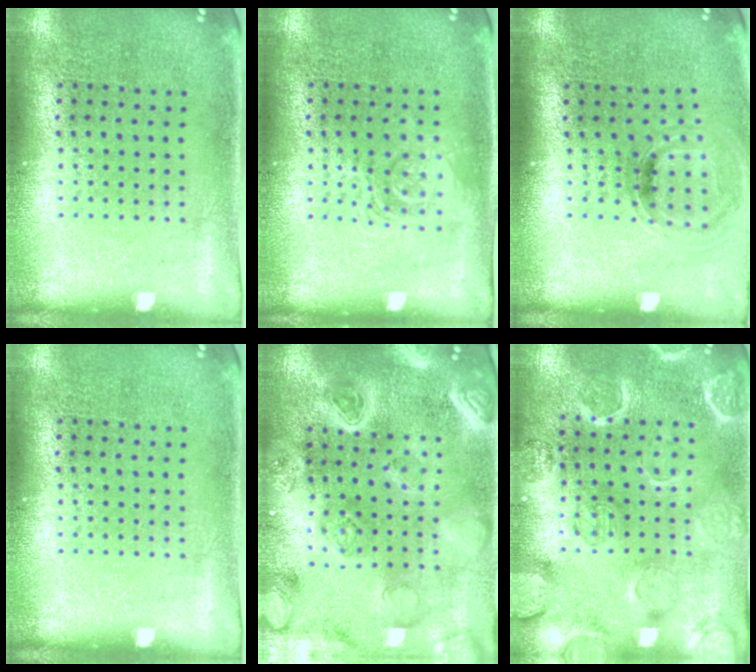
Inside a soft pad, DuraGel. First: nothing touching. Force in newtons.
{"total": 1.2, "press": 1.2, "slide": 0.2}
{"total": 0.9, "press": 0.8, "slide": 0.3}
{"total": 0.0}
{"total": 4.5, "press": 3.9, "slide": 2.2}
{"total": 2.7, "press": 2.7, "slide": 0.1}